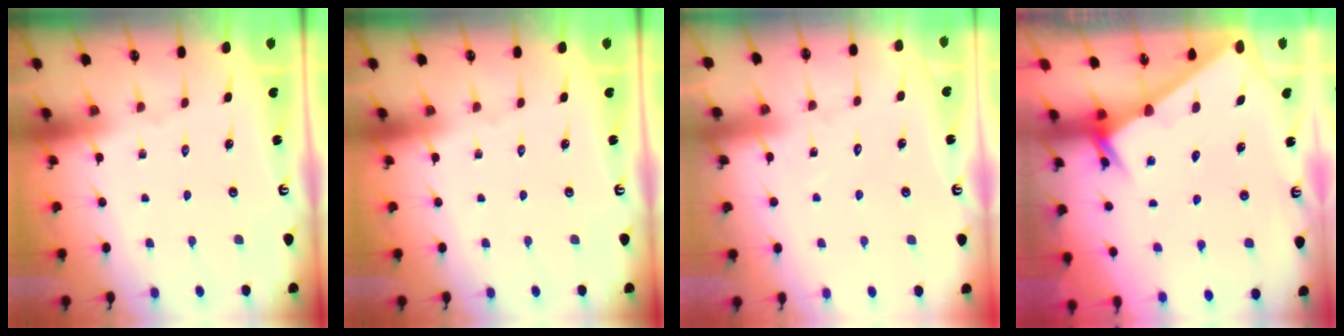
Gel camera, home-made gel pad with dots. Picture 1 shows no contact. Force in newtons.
{"total": 0.0}
{"total": 6.4, "press": 6.4, "slide": 0.6}
{"total": 2.7, "press": 2.7, "slide": 0.1}